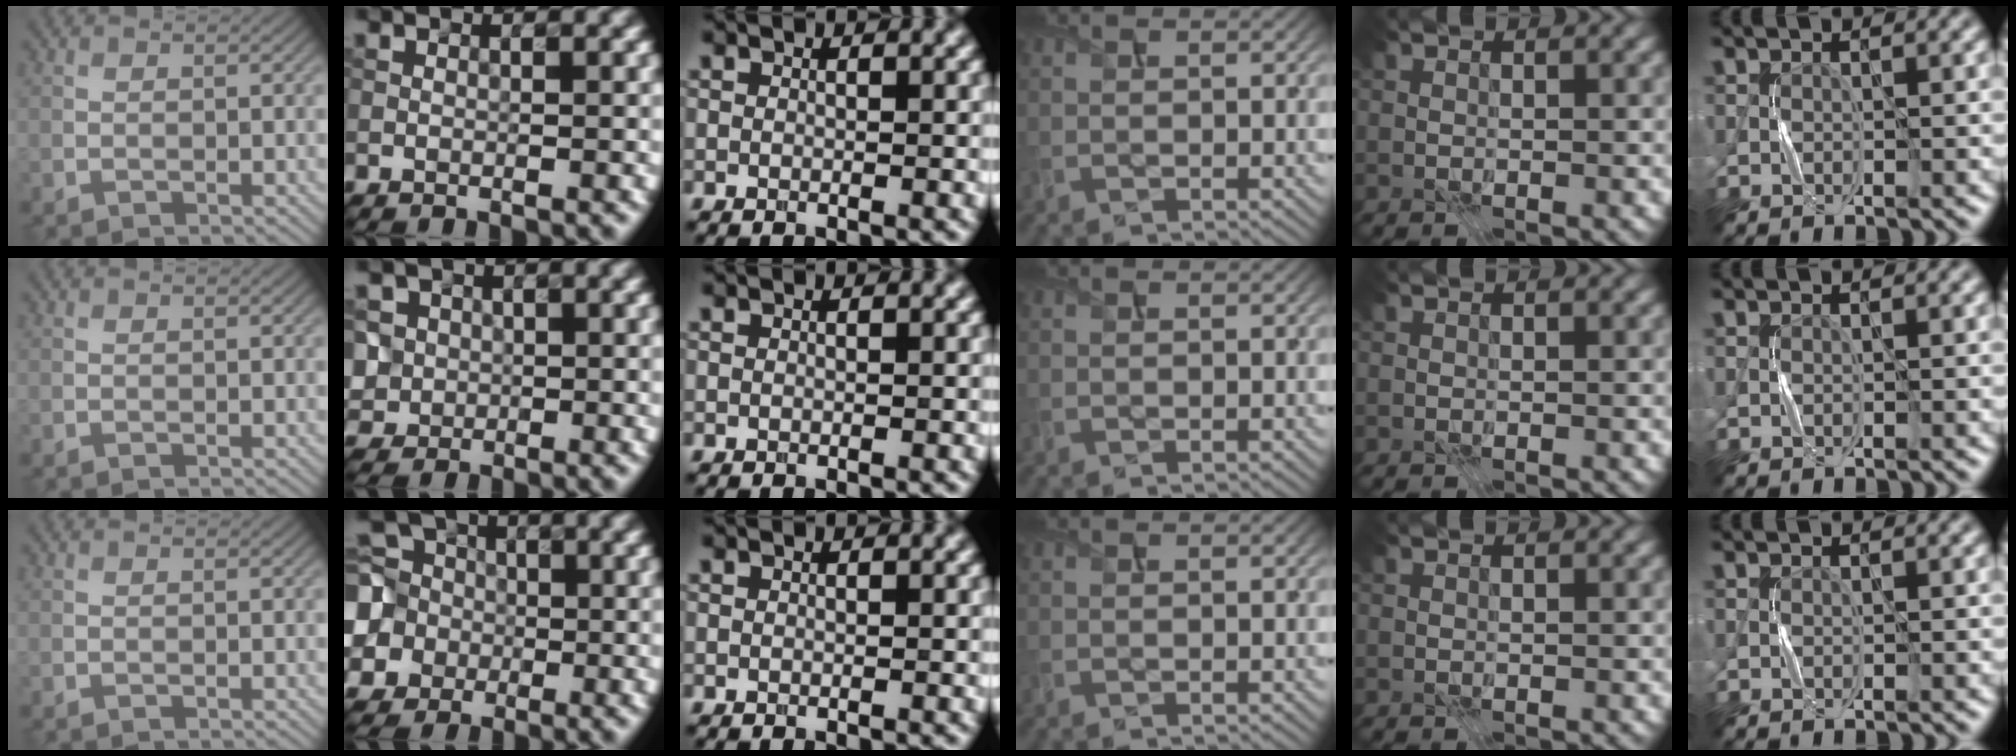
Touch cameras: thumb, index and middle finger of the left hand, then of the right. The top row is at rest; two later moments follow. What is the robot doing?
{"motion": "press", "object": "calculator"}